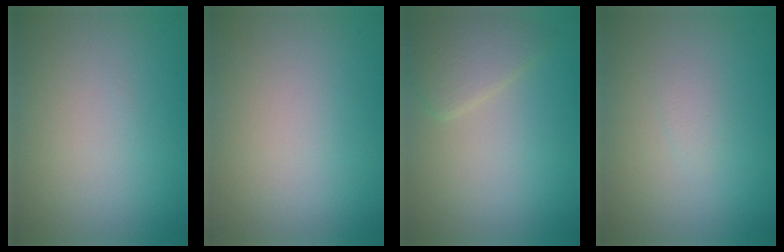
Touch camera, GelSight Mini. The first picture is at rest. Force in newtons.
{"total": 0.0}
{"total": 2.5, "press": 2.5, "slide": 0.0}
{"total": 0.8, "press": 0.8, "slide": 0.1}